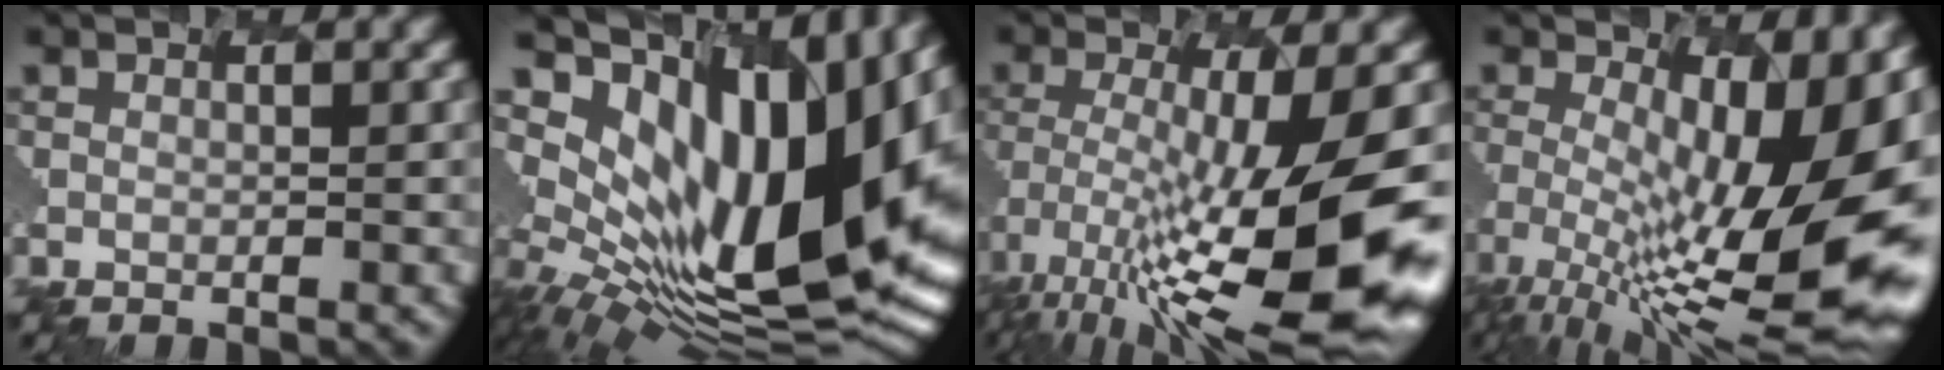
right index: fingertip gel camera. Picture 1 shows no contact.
{"total": 15.2, "force": [4.1, 7.5, 12.5], "torque": [-0.207, 0.011, 0.065]}
{"total": 14.0, "force": [-5.0, 3.4, 12.7], "torque": [-0.226, -0.019, -0.083]}
{"total": 14.4, "force": [-0.8, 5.4, 13.4], "torque": [-0.200, -0.014, -0.006]}